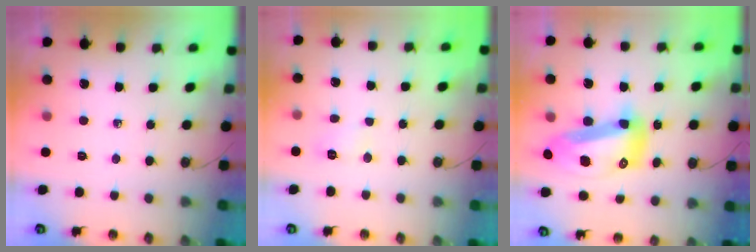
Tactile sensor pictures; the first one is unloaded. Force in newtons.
{"total": 3.9, "press": 3.9, "slide": 0.4}
{"total": 17.9, "press": 17.8, "slide": 2.1}